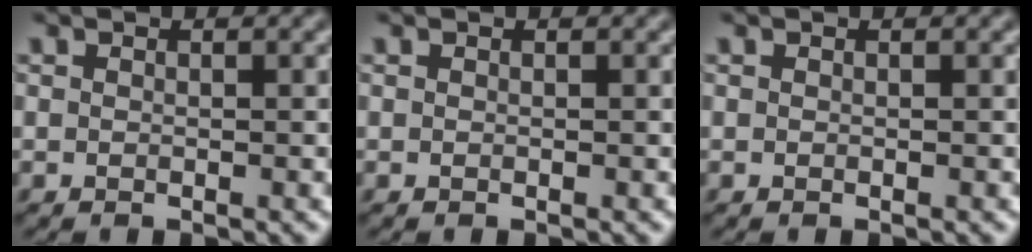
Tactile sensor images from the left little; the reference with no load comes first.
{"total": 0.0}
{"total": 0.0}